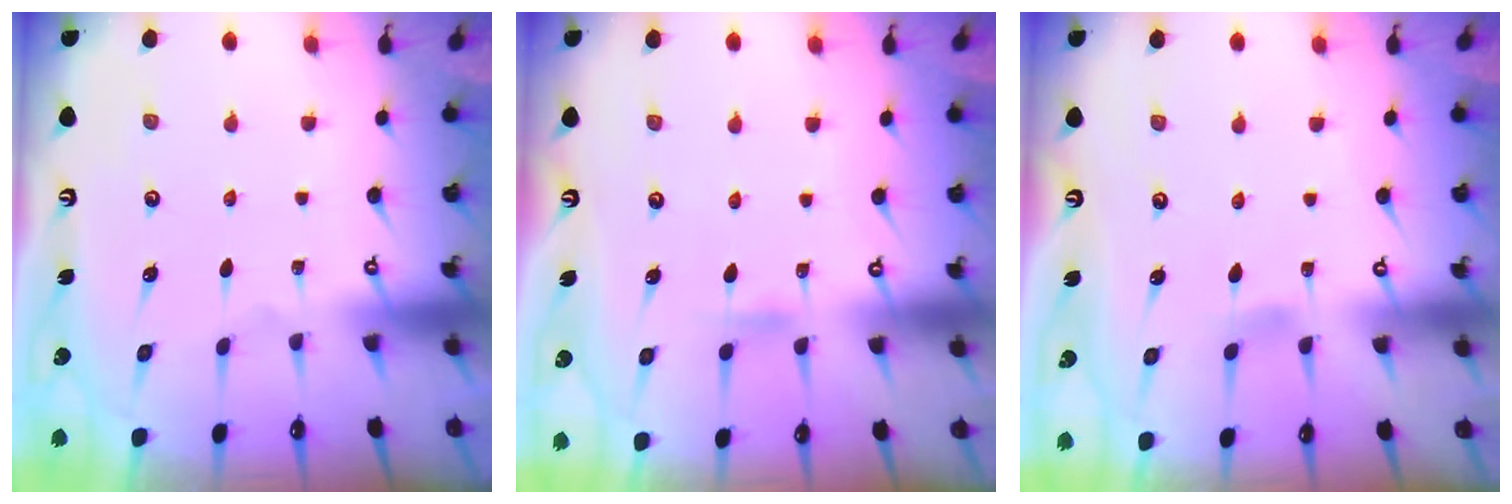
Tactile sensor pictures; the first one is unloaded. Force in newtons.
{"total": 4.9, "press": 4.9, "slide": 0.5}
{"total": 2.9, "press": 2.9, "slide": 0.4}